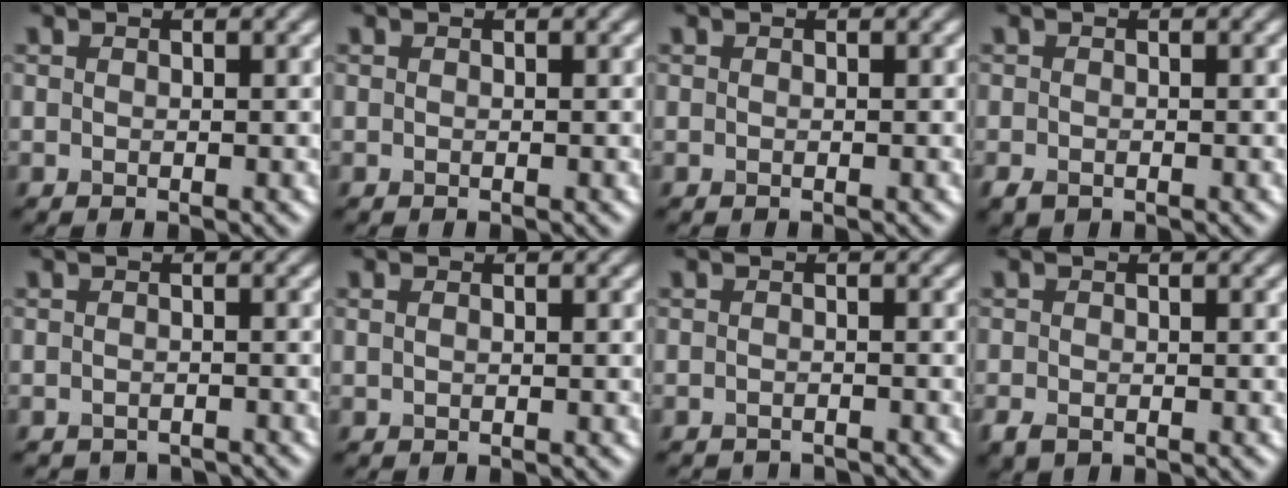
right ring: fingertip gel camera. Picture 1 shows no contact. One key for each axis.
{"total": 0.0}
{"total": 0.0}
{"total": 1.0, "fx": -0.7, "fy": 0.6, "fz": 0.5, "tx": -0.009, "ty": -0.004, "tz": -0.013}
{"total": 1.8, "fx": -1.8, "fy": 0.2, "fz": -0.1, "tx": 0.008, "ty": -0.005, "tz": -0.023}
{"total": 0.6, "fx": 0.3, "fy": 0.4, "fz": 0.4, "tx": -0.011, "ty": -0.002, "tz": 0.003}
{"total": 2.2, "fx": -2.2, "fy": 0.1, "fz": 0.1, "tx": 0.004, "ty": -0.008, "tz": -0.030}
{"total": 1.4, "fx": -0.9, "fy": 0.8, "fz": 0.7, "tx": -0.014, "ty": -0.005, "tz": -0.018}